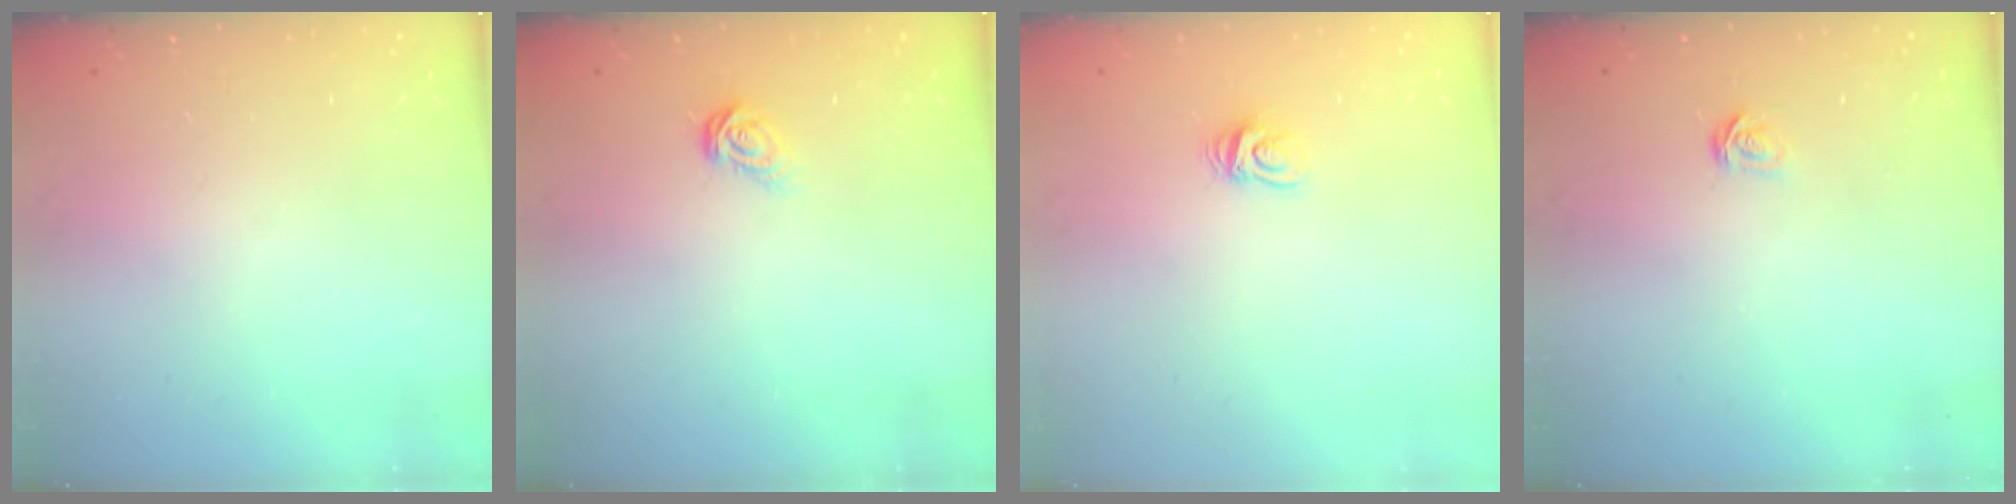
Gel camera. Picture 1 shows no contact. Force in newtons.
{"total": 5.4, "press": 5.4, "slide": 0.6}
{"total": 4.6, "press": 4.6, "slide": 0.2}
{"total": 2.4, "press": 2.4, "slide": 0.2}